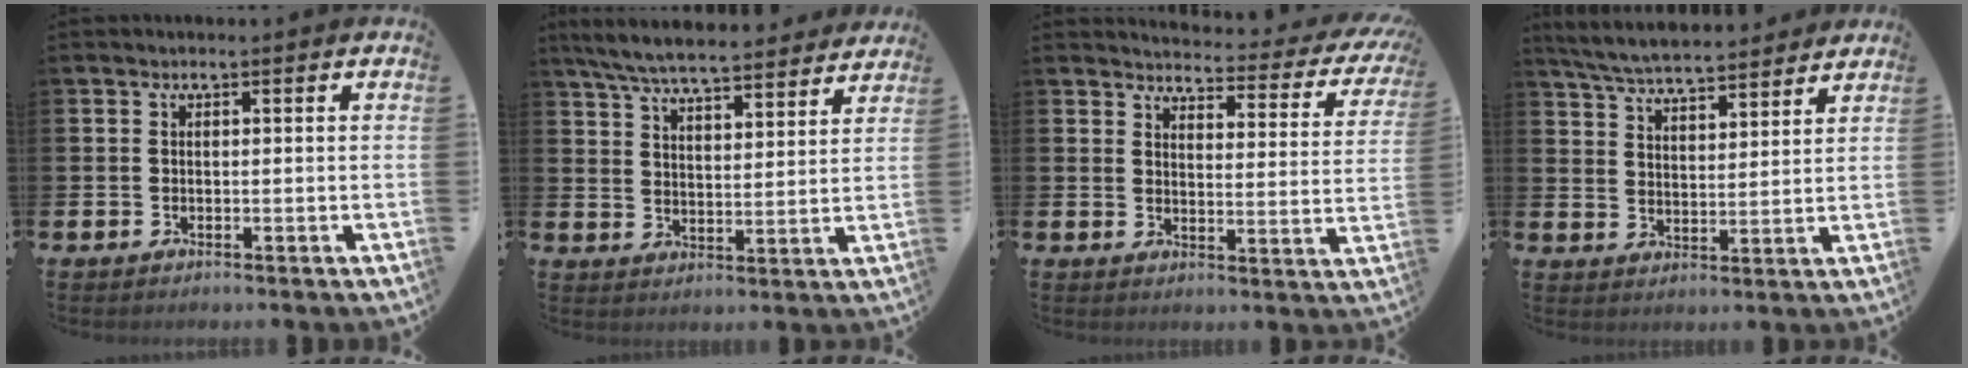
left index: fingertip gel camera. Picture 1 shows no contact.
{"total": 7.3, "force": [6.9, 0.8, 2.1], "torque": [-0.070, -0.039, 0.123]}
{"total": 3.1, "force": [2.9, 0.8, 0.7], "torque": [-0.026, -0.032, 0.042]}
{"total": 6.2, "force": [6.1, 0.6, 1.1], "torque": [-0.049, -0.034, 0.109]}